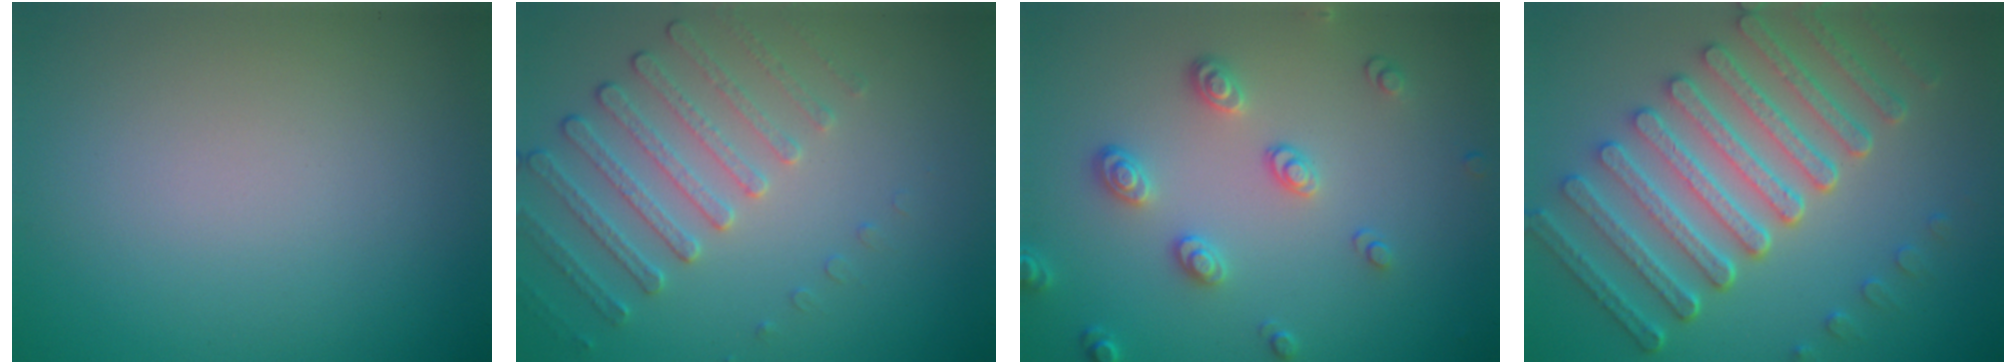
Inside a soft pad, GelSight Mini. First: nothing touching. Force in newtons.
{"total": 3.0, "press": 2.7, "slide": 1.3}
{"total": 3.2, "press": 2.8, "slide": 1.6}
{"total": 7.9, "press": 6.0, "slide": 5.2}